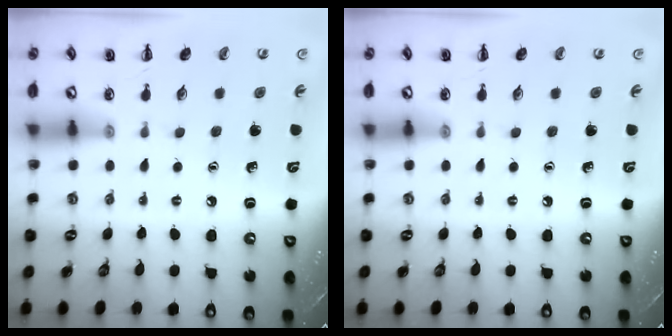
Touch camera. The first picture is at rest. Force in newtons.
{"total": 0.0}